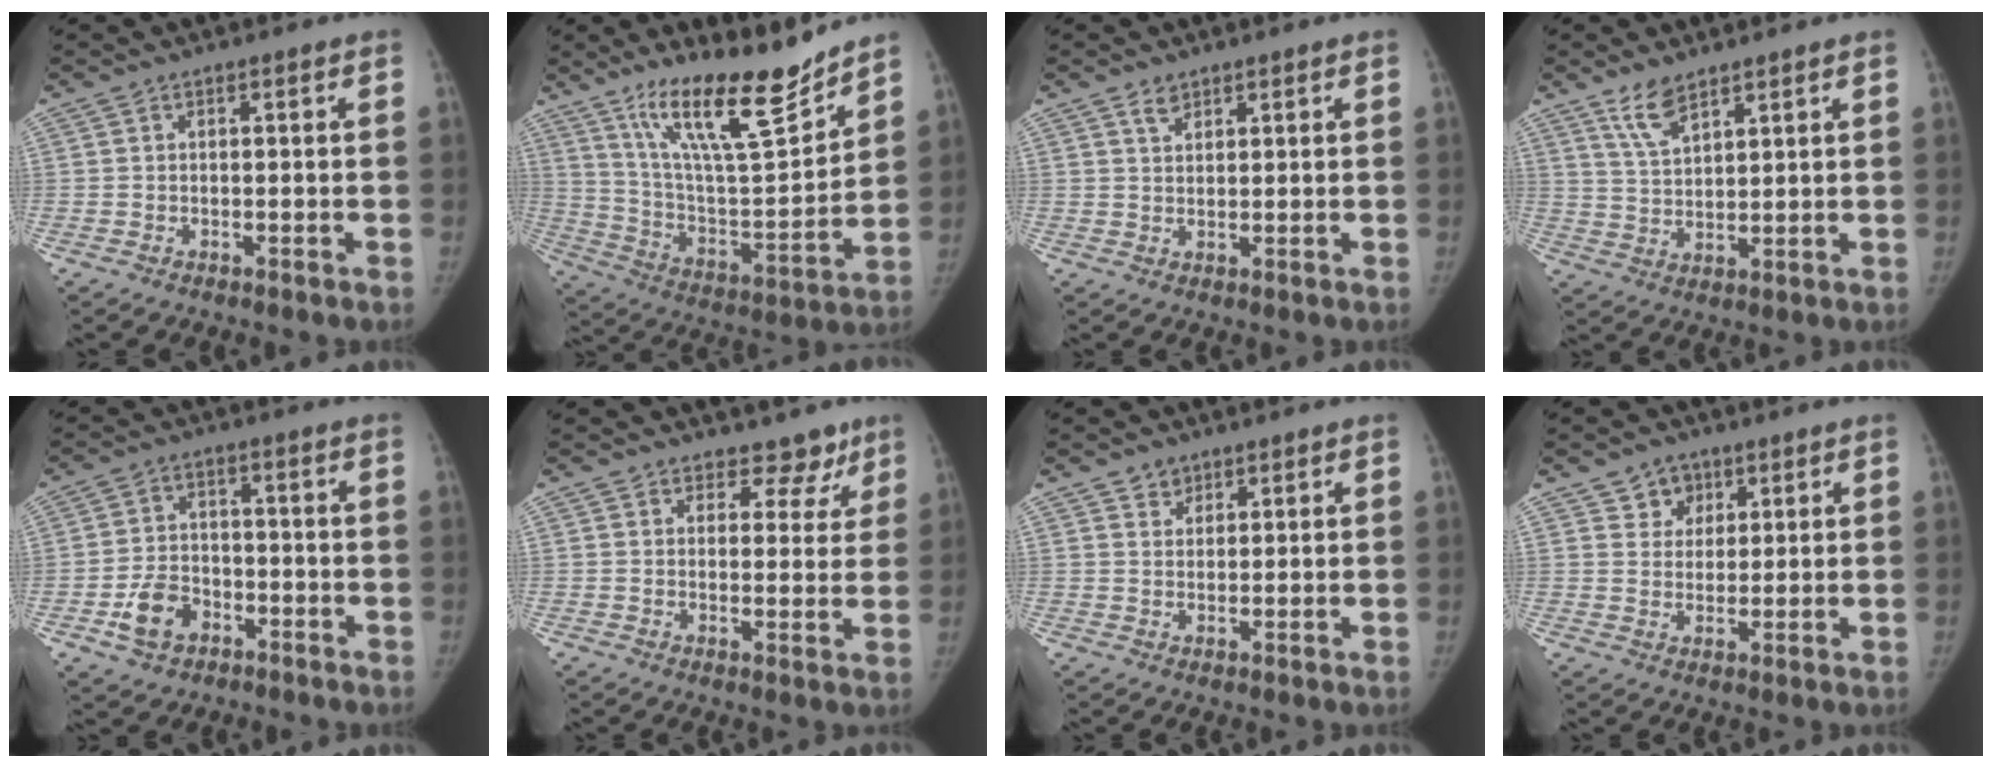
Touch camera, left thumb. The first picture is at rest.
{"total": 19.9, "force": [15.1, 3.9, 12.3], "torque": [-0.173, -0.093, 0.268]}
{"total": 2.3, "force": [1.7, 1.2, 0.9], "torque": [-0.009, -0.010, 0.033]}
{"total": 5.8, "force": [4.3, 2.1, 3.2], "torque": [-0.052, -0.025, 0.089]}
{"total": 7.6, "force": [-3.5, 5.4, 4.0], "torque": [-0.062, 0.022, -0.060]}
{"total": 6.3, "force": [4.9, 3.9, 1.0], "torque": [0.030, -0.028, 0.056]}
{"total": 2.7, "force": [1.9, 1.9, 0.4], "torque": [0.013, -0.012, 0.030]}
{"total": 5.1, "force": [2.9, 4.1, 0.7], "torque": [0.018, -0.015, 0.048]}